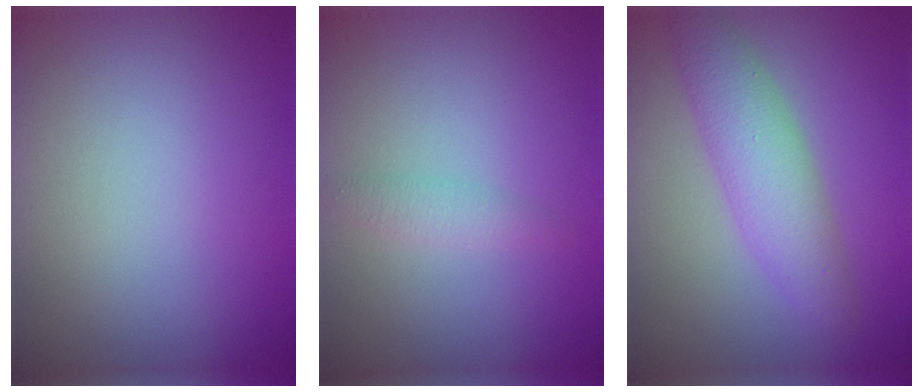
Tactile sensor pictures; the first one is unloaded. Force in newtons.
{"total": 1.2, "press": 1.2, "slide": 0.0}
{"total": 4.2, "press": 4.2, "slide": 0.1}